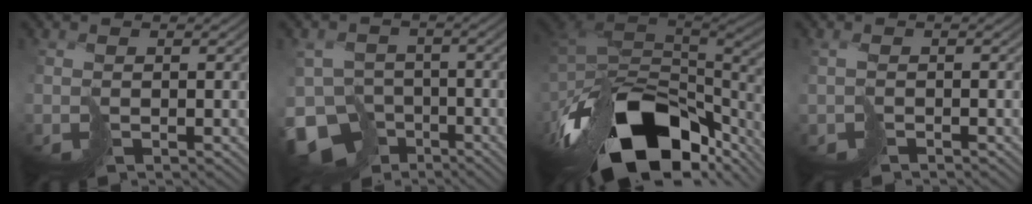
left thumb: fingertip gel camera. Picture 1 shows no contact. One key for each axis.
{"total": 11.9, "fx": -6.6, "fy": 8.5, "fz": 5.1, "tx": -0.121, "ty": -0.036, "tz": -0.120}
{"total": 18.4, "fx": -9.1, "fy": 10.0, "fz": 12.4, "tx": -0.277, "ty": -0.033, "tz": -0.135}
{"total": 1.5, "fx": -0.8, "fy": 1.0, "fz": 0.8, "tx": -0.022, "ty": 0.000, "tz": -0.018}